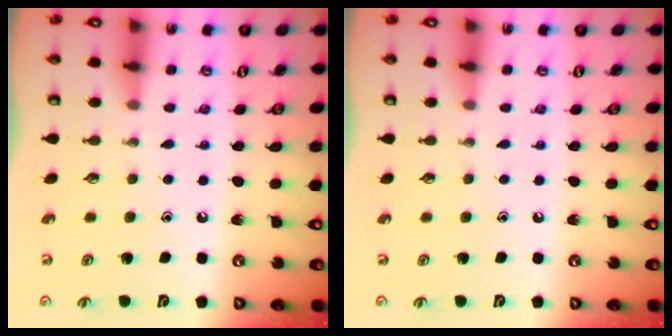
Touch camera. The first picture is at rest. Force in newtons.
{"total": 0.0}